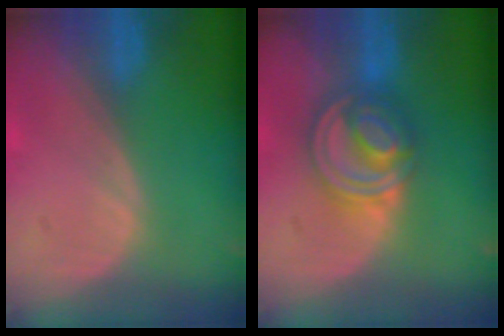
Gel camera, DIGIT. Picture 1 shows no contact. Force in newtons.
{"total": 8.2, "press": 6.9, "slide": 4.4}